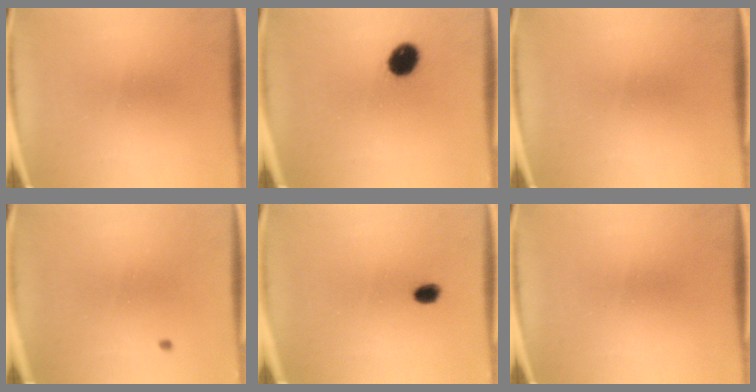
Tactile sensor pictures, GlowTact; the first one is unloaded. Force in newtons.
{"total": 7.2}
{"total": 0.0}
{"total": 0.6}
{"total": 2.4}
{"total": 0.0}